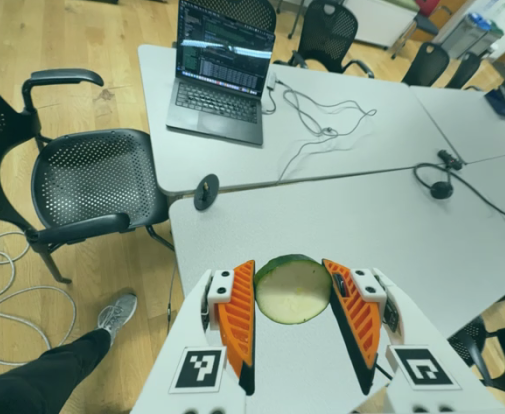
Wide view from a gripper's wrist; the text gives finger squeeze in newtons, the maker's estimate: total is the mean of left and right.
{"total": 8.2, "left": 7.8, "right": 8.5}